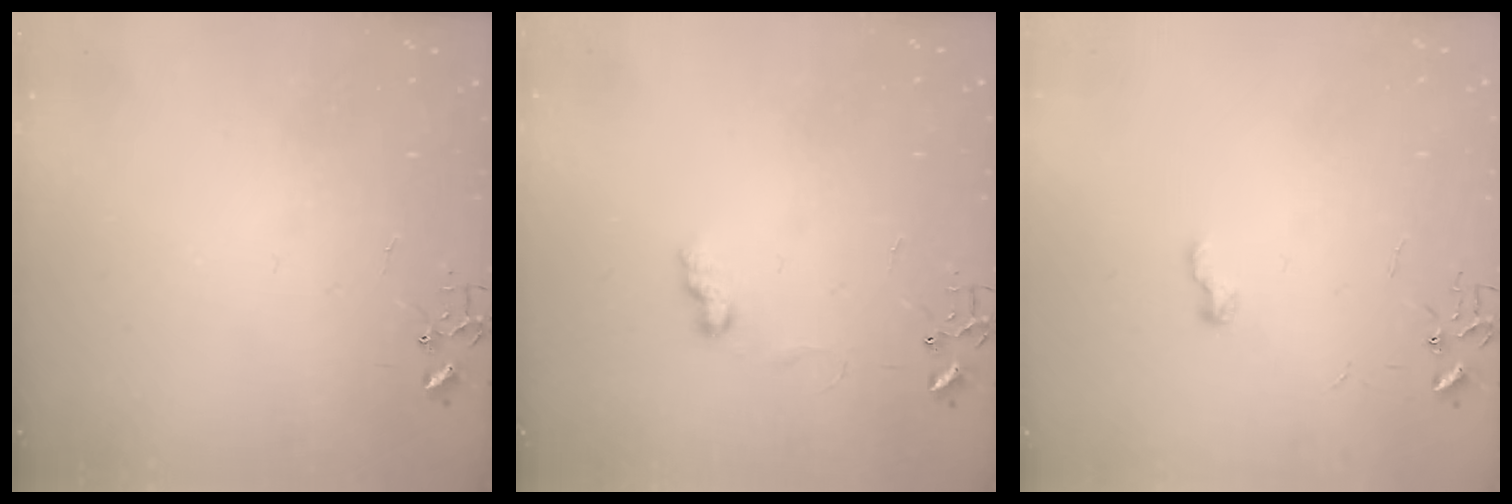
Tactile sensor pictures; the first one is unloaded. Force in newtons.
{"total": 7.2, "press": 7.2, "slide": 0.2}
{"total": 5.0, "press": 5.0, "slide": 0.6}